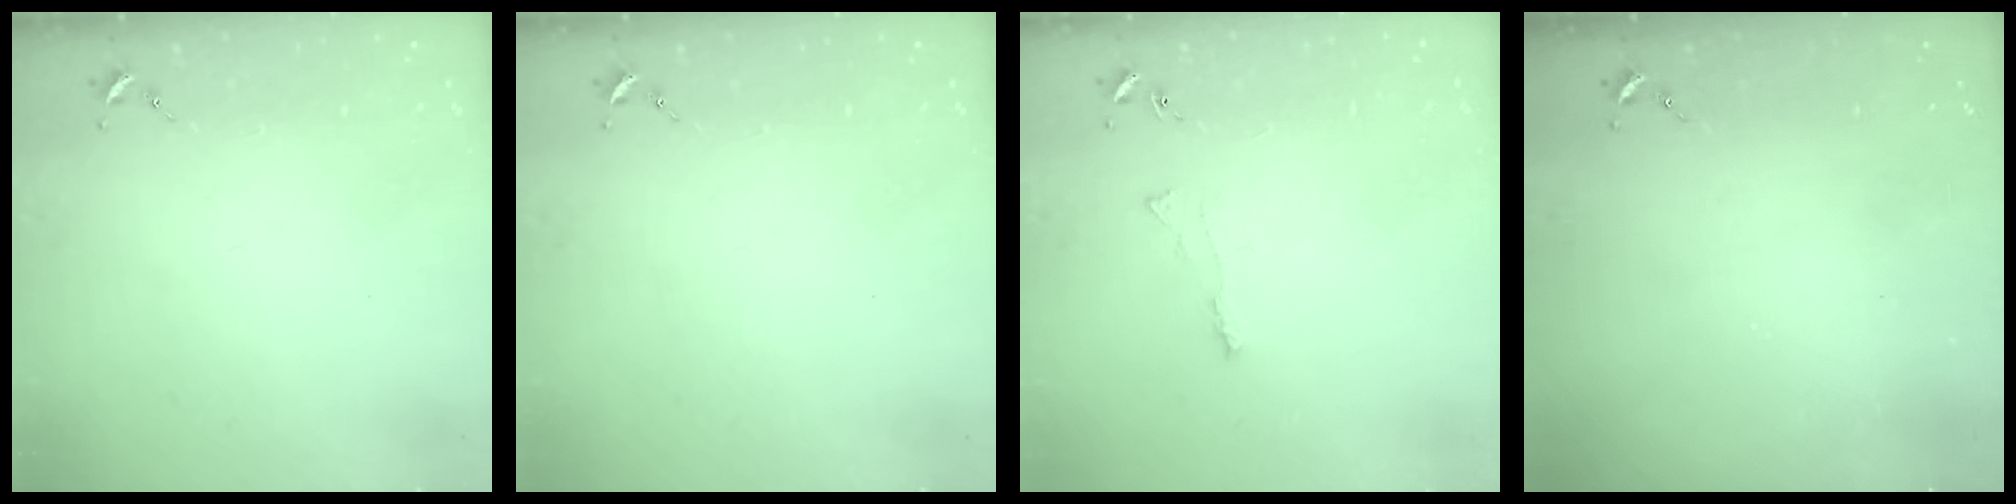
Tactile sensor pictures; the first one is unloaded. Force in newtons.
{"total": 0.0}
{"total": 4.1, "press": 4.1, "slide": 0.5}
{"total": 0.0}